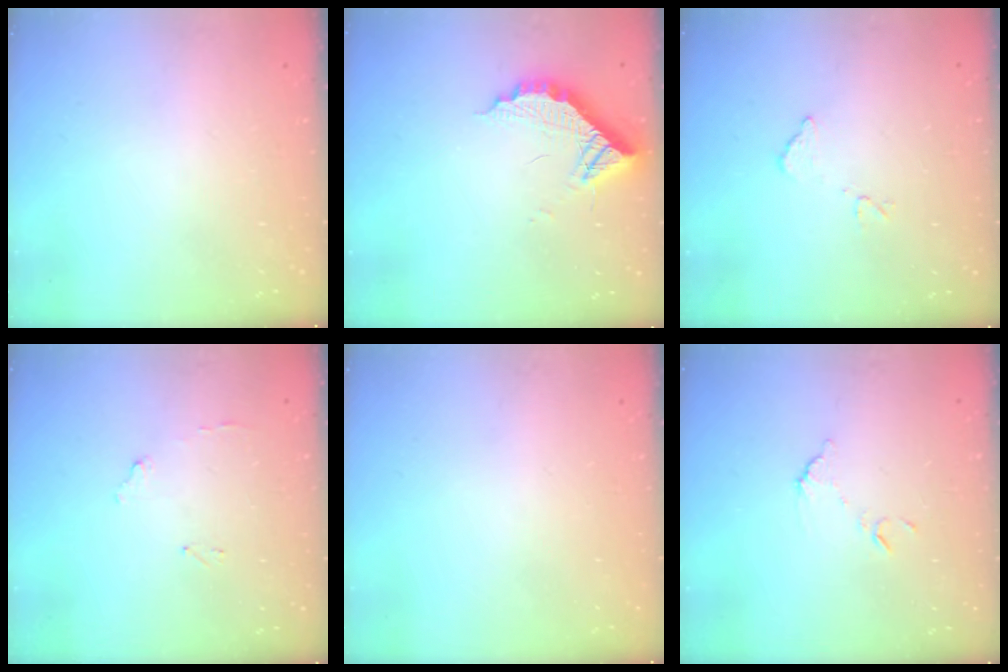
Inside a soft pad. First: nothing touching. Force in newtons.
{"total": 10.6, "press": 10.5, "slide": 0.8}
{"total": 8.4, "press": 8.4, "slide": 0.4}
{"total": 7.5, "press": 7.5, "slide": 0.5}
{"total": 0.0}
{"total": 6.8, "press": 6.8, "slide": 0.4}